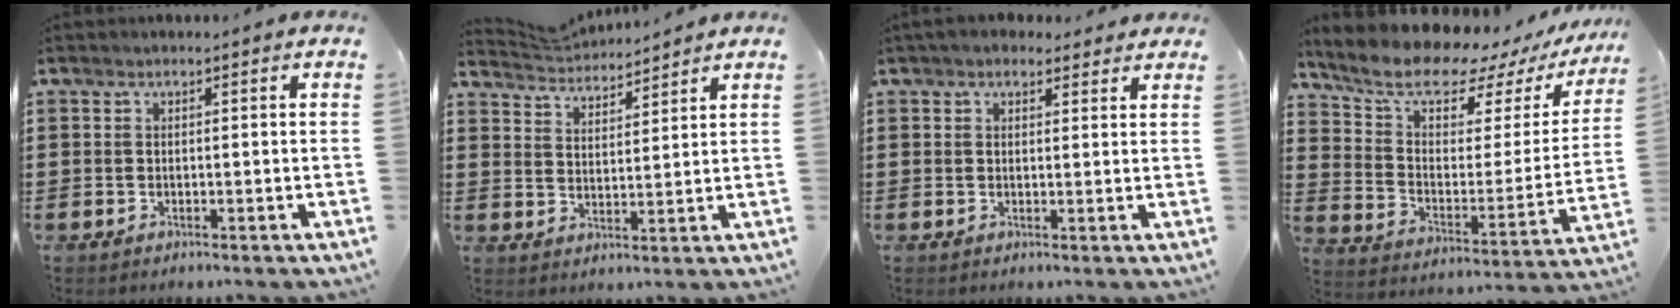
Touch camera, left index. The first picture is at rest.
{"total": 4.0, "force": [3.9, 0.5, 0.1], "torque": [-0.019, -0.017, 0.072]}
{"total": 2.8, "force": [2.2, 1.4, 0.9], "torque": [-0.024, 0.003, 0.040]}
{"total": 11.2, "force": [9.5, 3.2, 5.0], "torque": [-0.121, -0.065, 0.160]}